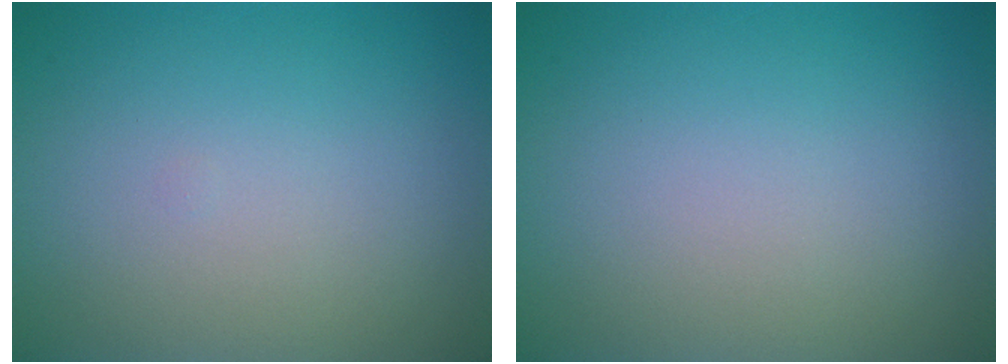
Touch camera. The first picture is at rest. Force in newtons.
{"total": 0.0}